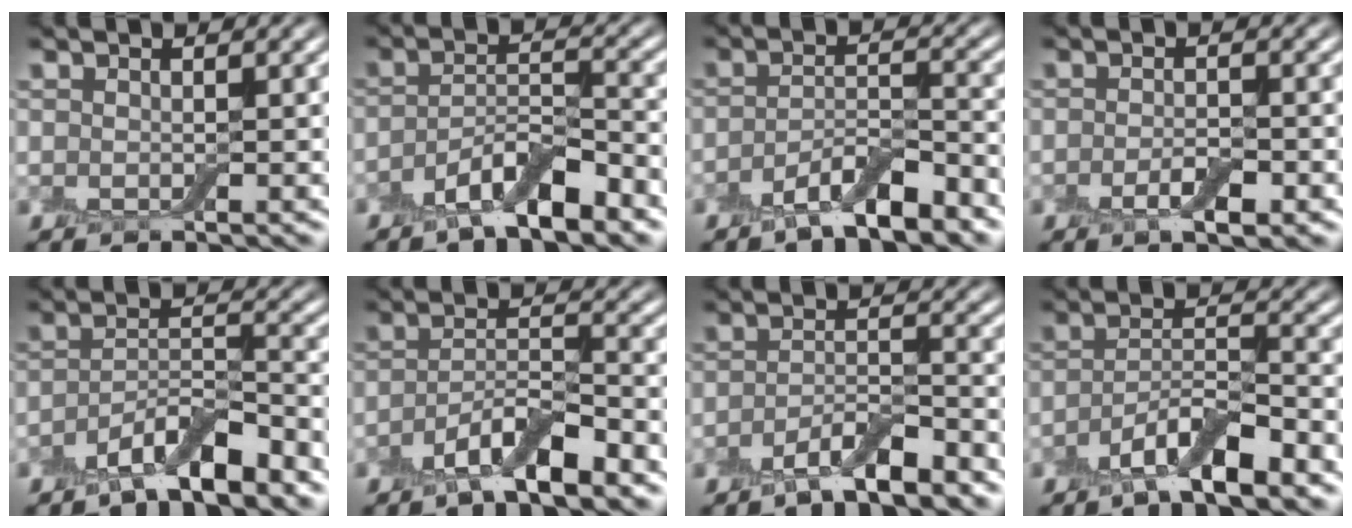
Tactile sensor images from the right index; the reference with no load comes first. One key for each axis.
{"total": 5.3, "fx": -3.5, "fy": 1.5, "fz": 3.7, "tx": -0.064, "ty": -0.002, "tz": -0.065}
{"total": 4.7, "fx": -3.3, "fy": 1.2, "fz": 3.2, "tx": -0.055, "ty": 0.000, "tz": -0.063}
{"total": 2.6, "fx": -1.2, "fy": 0.9, "fz": 2.2, "tx": -0.038, "ty": -0.003, "tz": -0.021}
{"total": 5.5, "fx": -3.8, "fy": 1.4, "fz": 3.6, "tx": -0.061, "ty": 0.000, "tz": -0.070}
{"total": 5.4, "fx": -3.4, "fy": 1.4, "fz": 4.0, "tx": -0.069, "ty": -0.004, "tz": -0.065}
{"total": 4.3, "fx": -3.1, "fy": 0.9, "fz": 2.9, "tx": -0.049, "ty": 0.002, "tz": -0.060}
{"total": 5.5, "fx": -3.4, "fy": 1.4, "fz": 4.1, "tx": -0.071, "ty": -0.003, "tz": -0.065}